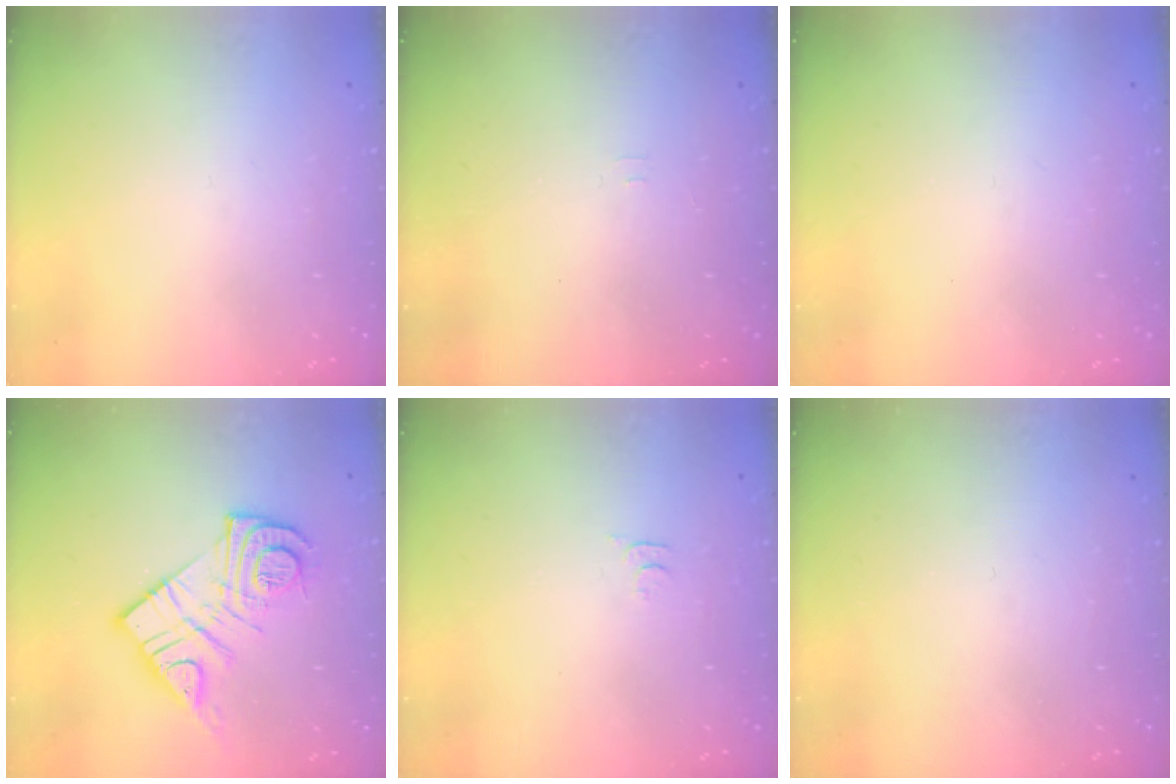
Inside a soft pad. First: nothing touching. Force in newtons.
{"total": 3.4, "press": 3.3, "slide": 0.4}
{"total": 2.1, "press": 2.0, "slide": 0.4}
{"total": 14.7, "press": 14.7, "slide": 1.3}
{"total": 3.4, "press": 3.4, "slide": 0.5}
{"total": 0.0}